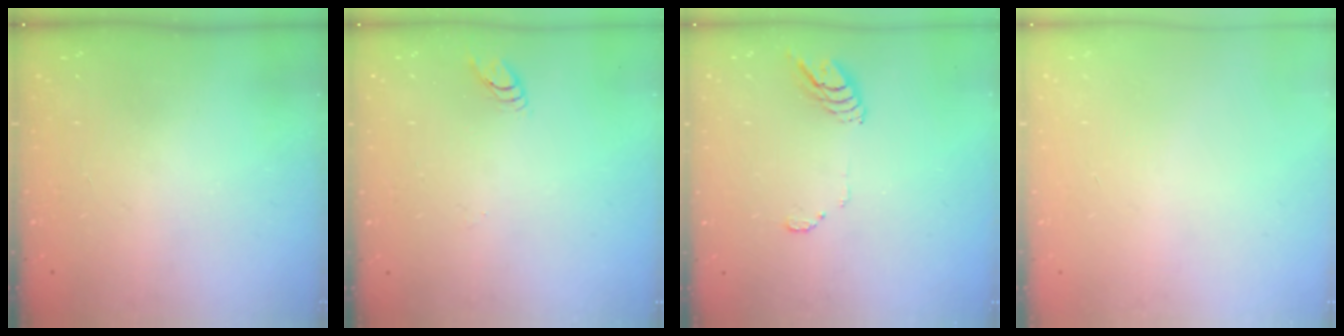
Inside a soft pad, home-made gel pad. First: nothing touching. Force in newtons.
{"total": 2.8, "press": 2.8, "slide": 0.2}
{"total": 5.8, "press": 5.8, "slide": 0.2}
{"total": 0.0}